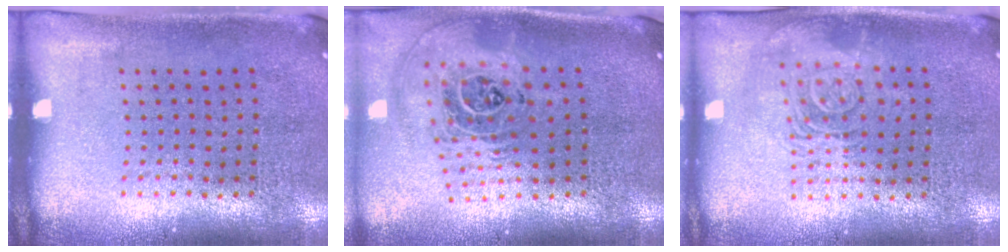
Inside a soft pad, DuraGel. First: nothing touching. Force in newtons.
{"total": 2.6, "press": 1.9, "slide": 1.8}
{"total": 2.5, "press": 2.5, "slide": 0.5}